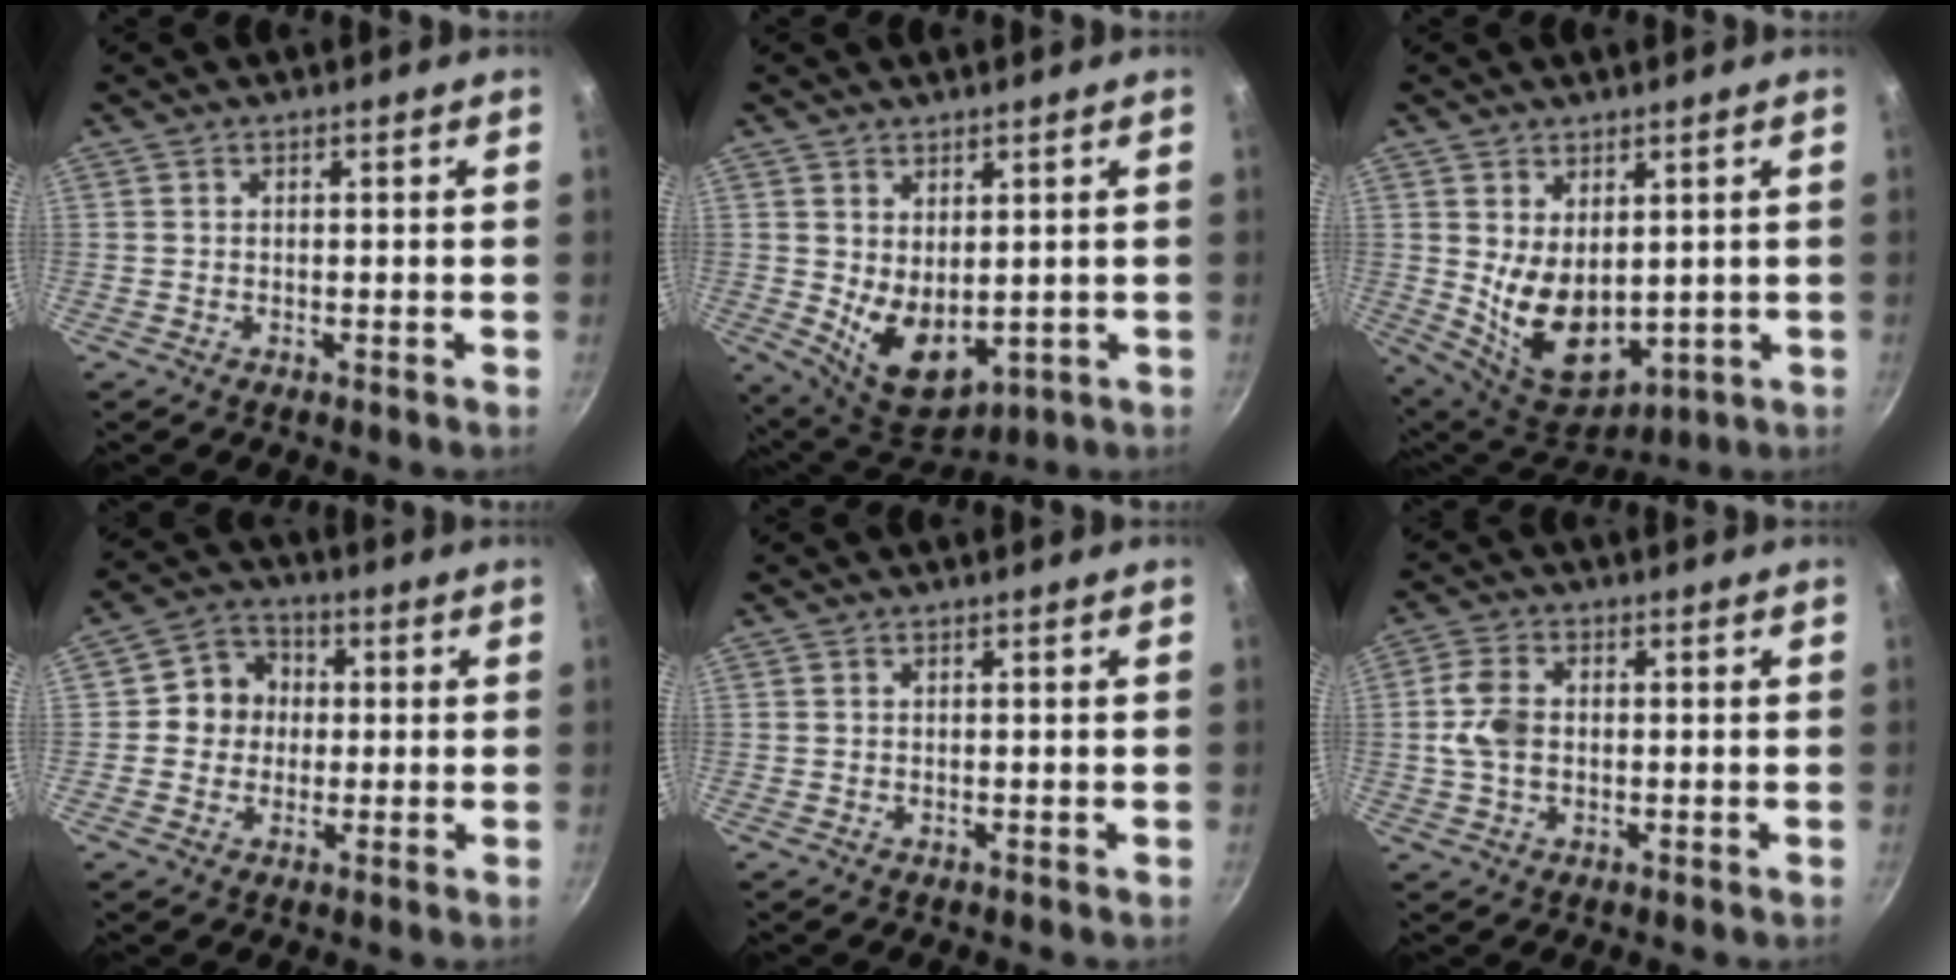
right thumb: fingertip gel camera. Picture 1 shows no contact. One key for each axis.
{"total": 9.6, "fx": 0.8, "fy": 6.1, "fz": 7.3, "tx": -0.091, "ty": -0.029, "tz": 0.038}
{"total": 12.1, "fx": 1.2, "fy": 7.7, "fz": 9.2, "tx": -0.128, "ty": -0.038, "tz": 0.051}
{"total": 7.5, "fx": 0.4, "fy": 7.0, "fz": 2.7, "tx": 0.000, "ty": 0.015, "tz": -0.010}
{"total": 0.0}
{"total": 6.4, "fx": -0.1, "fy": 4.4, "fz": 4.7, "tx": -0.090, "ty": 0.013, "tz": -0.009}